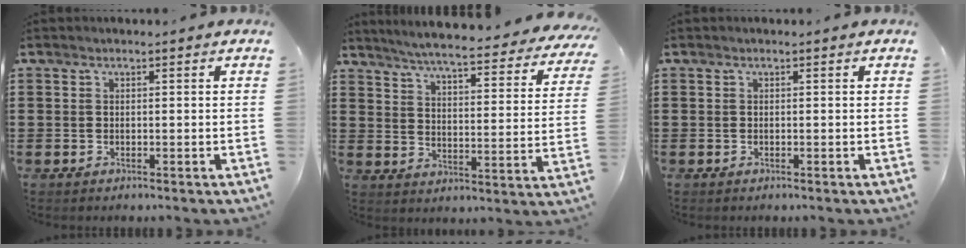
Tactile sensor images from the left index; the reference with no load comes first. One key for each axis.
{"total": 6.0, "fx": 5.5, "fy": -0.6, "fz": 2.4, "tx": -0.063, "ty": -0.048, "tz": 0.088}
{"total": 0.0}